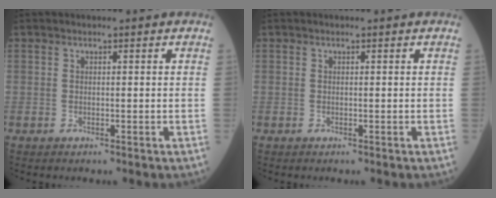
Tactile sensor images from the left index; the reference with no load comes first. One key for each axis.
{"total": 0.0}